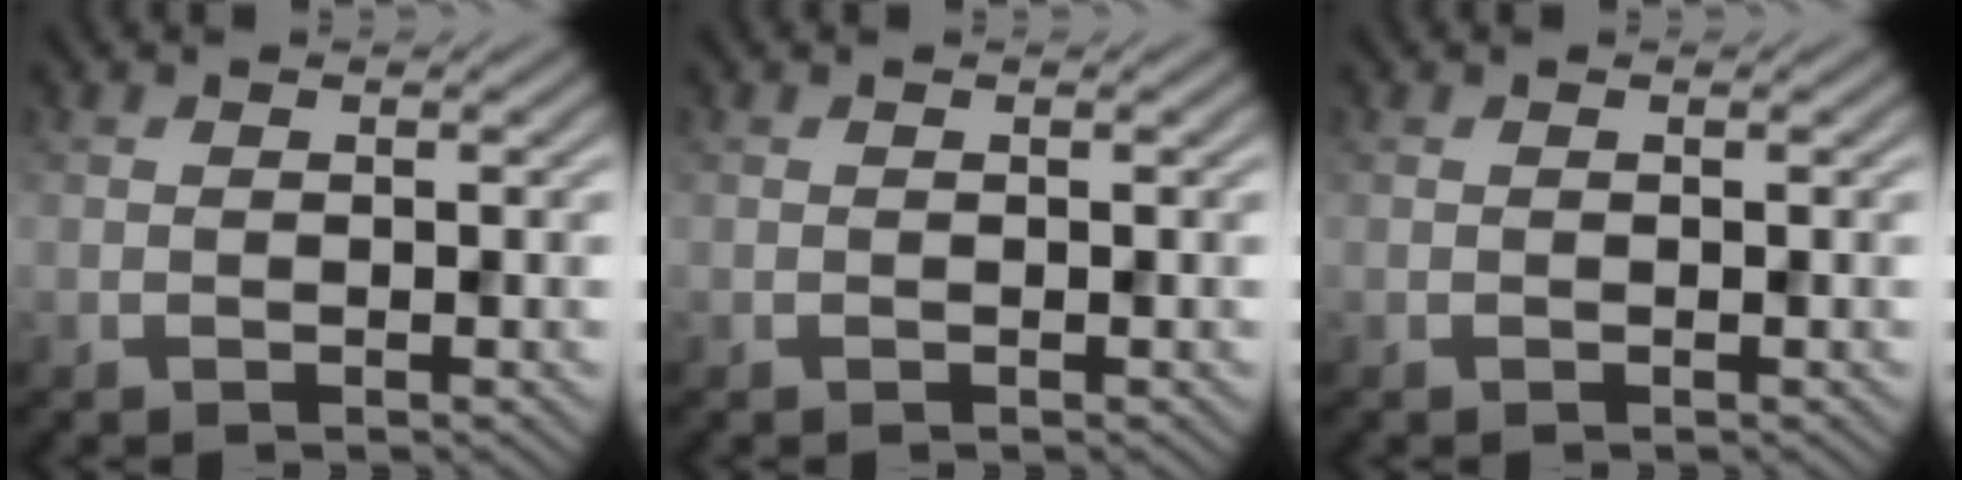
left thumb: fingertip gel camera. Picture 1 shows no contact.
{"total": 0.0}
{"total": 0.0}